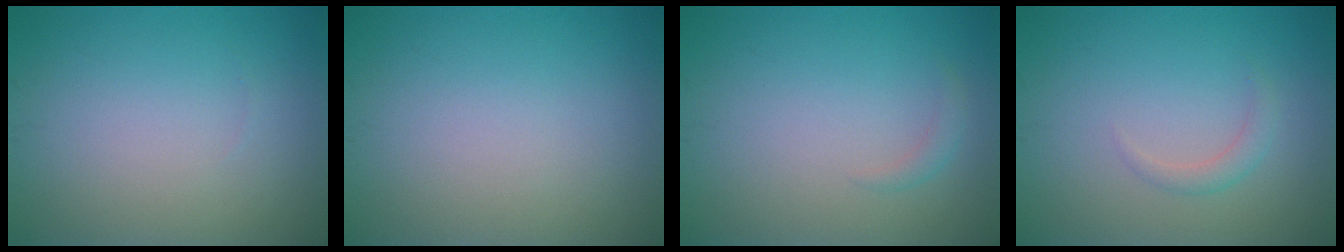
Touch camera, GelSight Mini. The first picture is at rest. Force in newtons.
{"total": 0.0}
{"total": 0.9, "press": 0.9, "slide": 0.1}
{"total": 1.2, "press": 1.2, "slide": 0.1}